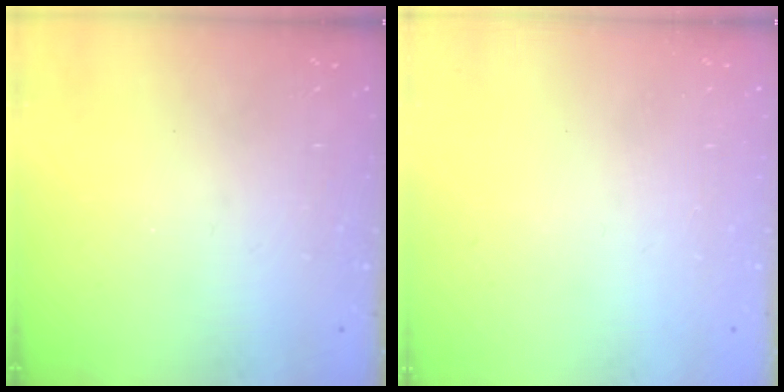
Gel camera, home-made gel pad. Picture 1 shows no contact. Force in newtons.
{"total": 0.0}